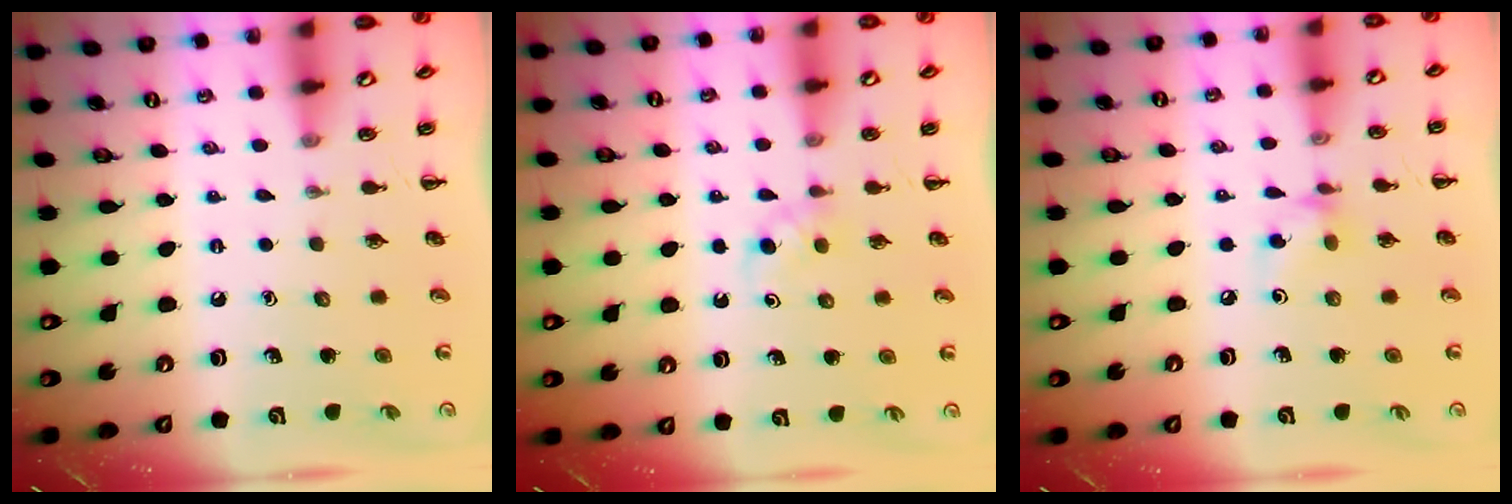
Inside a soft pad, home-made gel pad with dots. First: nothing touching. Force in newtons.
{"total": 2.9, "press": 2.6, "slide": 1.1}
{"total": 6.2, "press": 6.1, "slide": 1.4}